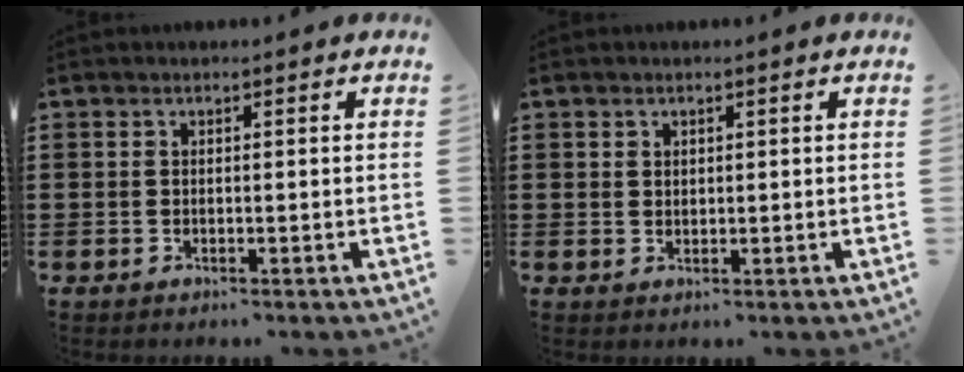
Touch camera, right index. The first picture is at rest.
{"total": 1.1, "force": [0.8, 0.8, 0.2], "torque": [-0.006, 0.003, 0.016]}